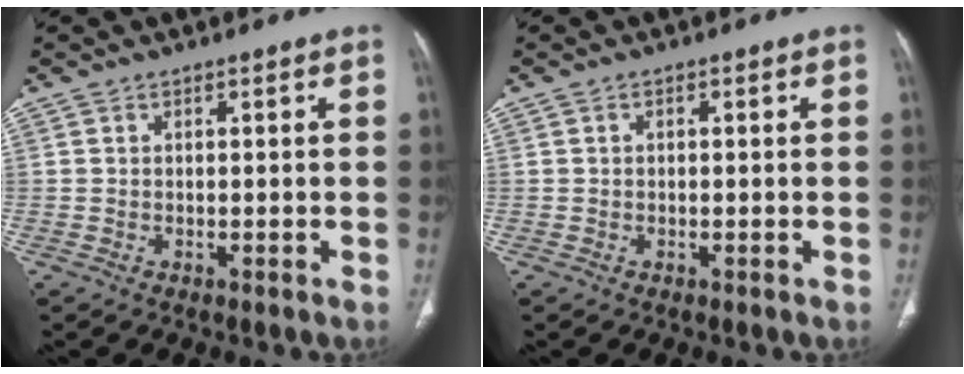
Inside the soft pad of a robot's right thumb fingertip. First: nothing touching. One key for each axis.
{"total": 0.7, "fx": 0.1, "fy": 0.5, "fz": 0.5, "tx": -0.008, "ty": 0.004, "tz": -0.001}